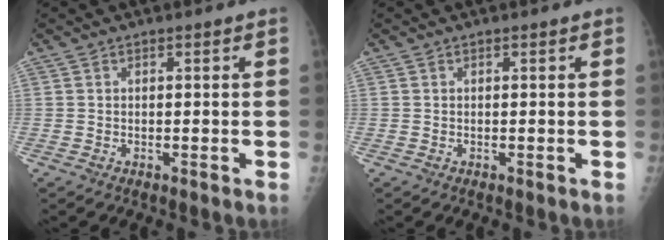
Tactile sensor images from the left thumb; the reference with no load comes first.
{"total": 0.0}